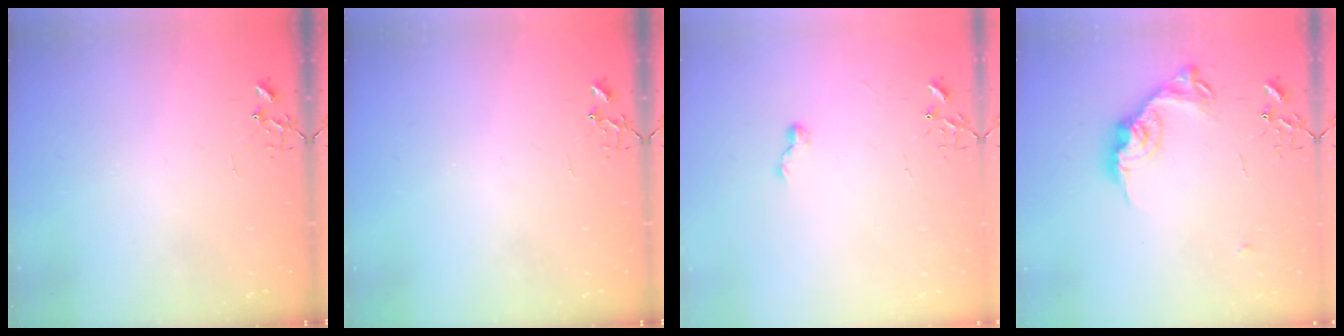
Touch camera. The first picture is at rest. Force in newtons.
{"total": 0.0}
{"total": 5.7, "press": 5.6, "slide": 0.7}
{"total": 15.6, "press": 15.6, "slide": 0.7}